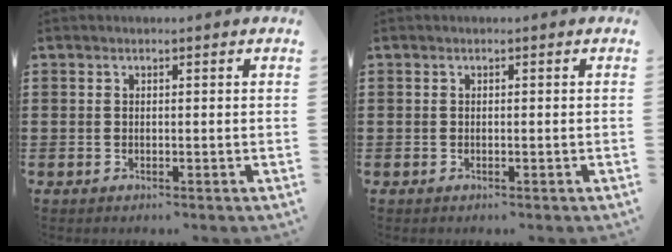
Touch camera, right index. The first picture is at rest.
{"total": 0.0}